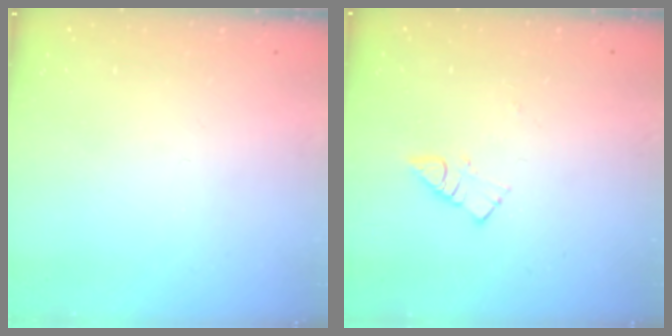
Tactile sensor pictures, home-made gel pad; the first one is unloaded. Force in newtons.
{"total": 3.9, "press": 3.9, "slide": 0.5}